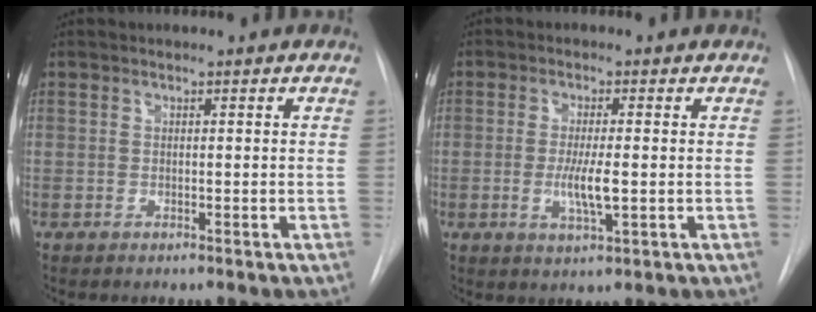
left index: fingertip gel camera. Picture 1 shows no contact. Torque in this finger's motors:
{"motor_torque": [0.87, -0.03, 0.41, 0.12]}